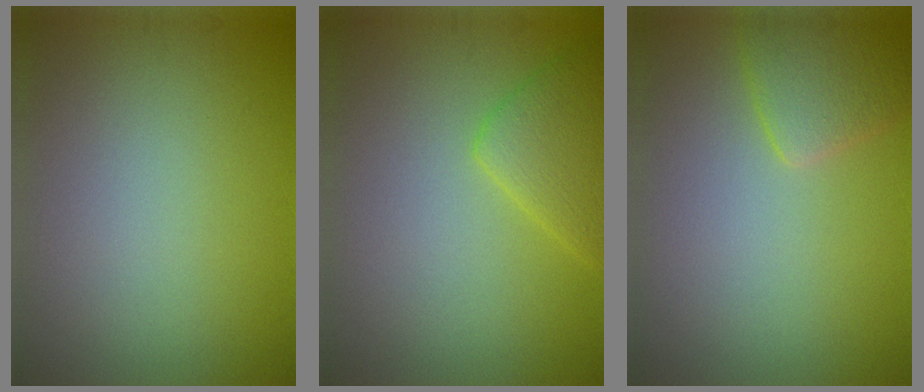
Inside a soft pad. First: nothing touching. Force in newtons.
{"total": 3.4, "press": 3.4, "slide": 0.1}
{"total": 2.6, "press": 2.6, "slide": 0.2}